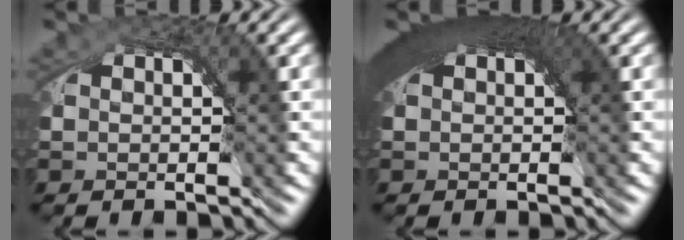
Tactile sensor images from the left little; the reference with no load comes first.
{"total": 6.4, "force": [2.0, 2.3, 5.6], "torque": [-0.068, 0.018, 0.022]}